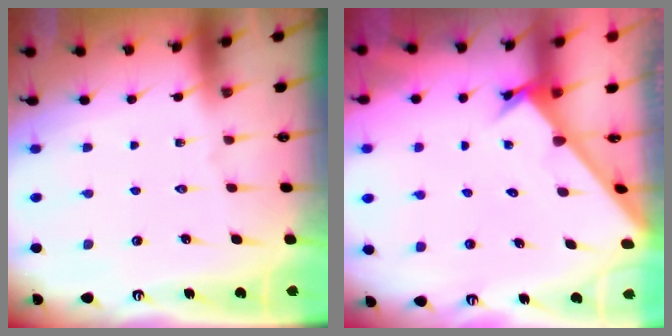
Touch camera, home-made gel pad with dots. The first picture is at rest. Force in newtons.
{"total": 2.8, "press": 2.7, "slide": 0.3}